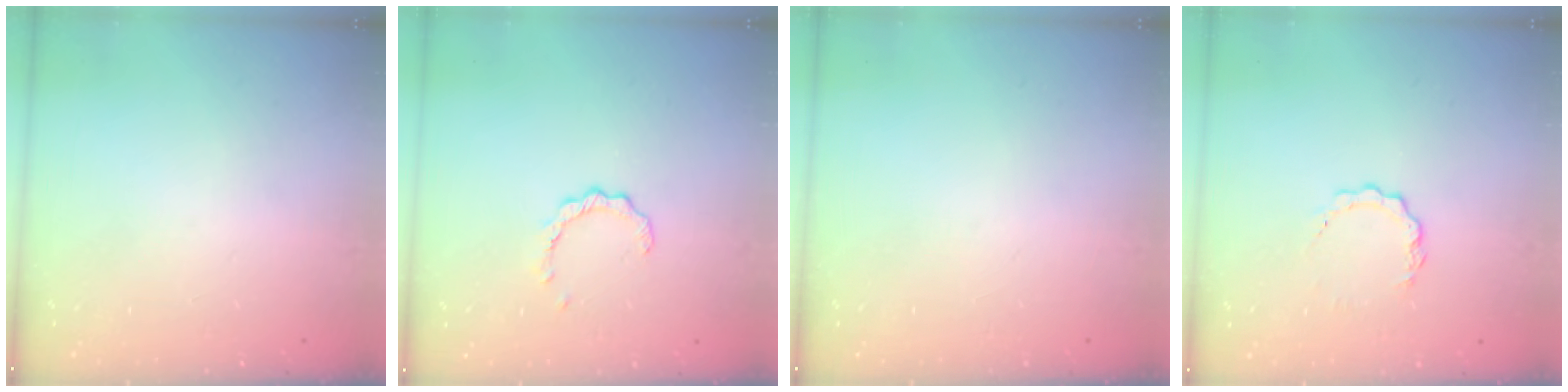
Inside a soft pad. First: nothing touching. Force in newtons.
{"total": 1.8, "press": 1.8, "slide": 0.3}
{"total": 0.0}
{"total": 5.8, "press": 5.8, "slide": 0.5}